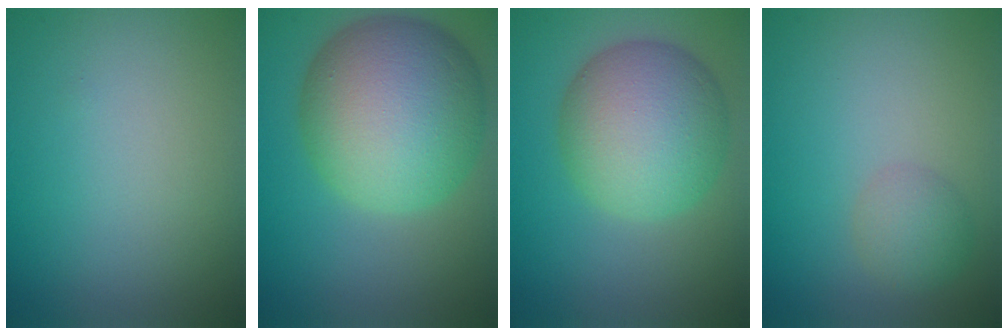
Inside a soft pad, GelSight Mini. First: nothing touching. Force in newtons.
{"total": 13.0, "press": 13.0, "slide": 0.4}
{"total": 9.0, "press": 9.0, "slide": 0.4}
{"total": 2.2, "press": 2.2, "slide": 0.0}